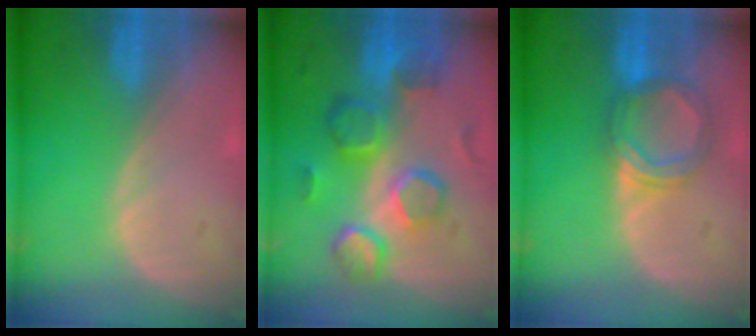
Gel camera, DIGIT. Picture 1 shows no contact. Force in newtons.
{"total": 10.4, "press": 9.0, "slide": 5.1}
{"total": 5.4, "press": 5.1, "slide": 1.6}